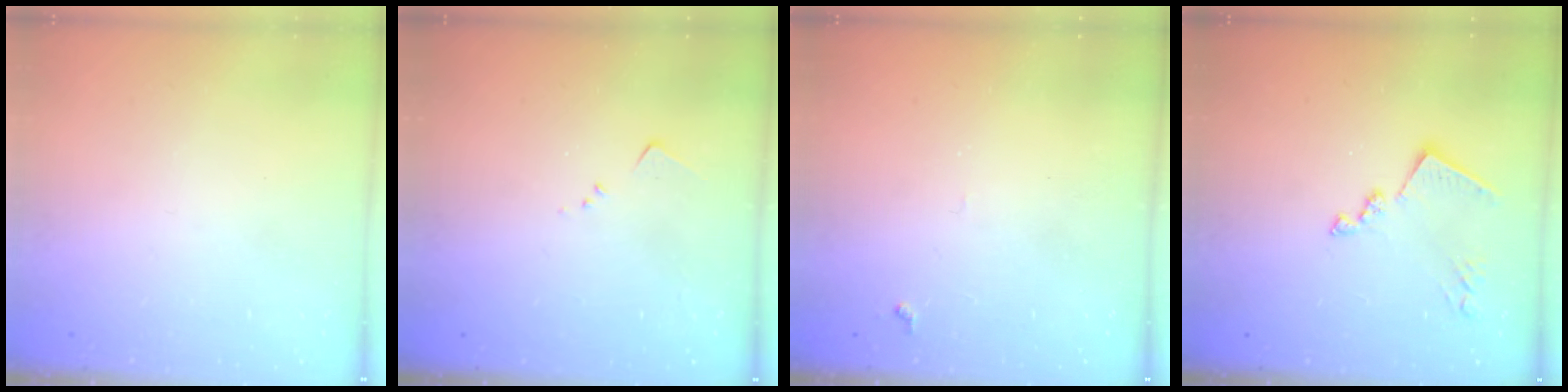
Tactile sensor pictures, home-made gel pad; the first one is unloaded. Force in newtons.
{"total": 3.6, "press": 3.5, "slide": 0.5}
{"total": 4.9, "press": 4.8, "slide": 0.4}
{"total": 11.5, "press": 11.4, "slide": 0.9}